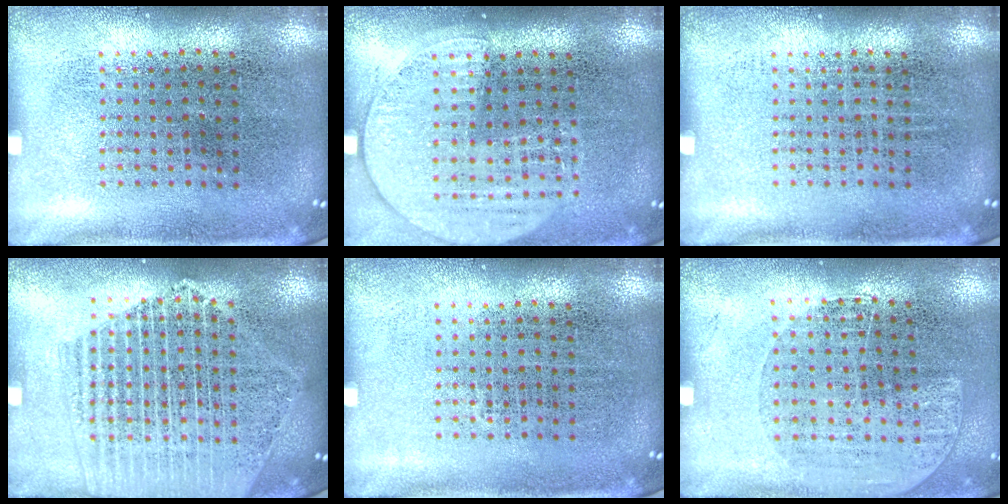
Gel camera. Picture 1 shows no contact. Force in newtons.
{"total": 1.5, "press": 1.3, "slide": 0.7}
{"total": 0.0}
{"total": 2.0, "press": 1.8, "slide": 0.9}
{"total": 0.0}
{"total": 1.0, "press": 0.9, "slide": 0.5}